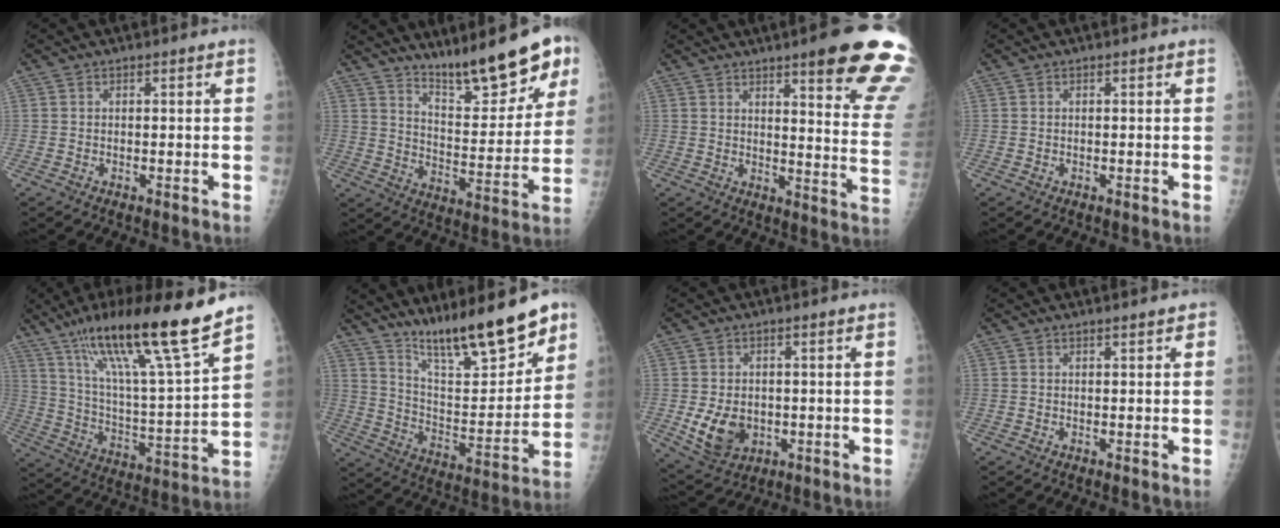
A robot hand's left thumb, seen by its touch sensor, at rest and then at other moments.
{"total": 16.7, "force": [11.9, 4.2, 10.9], "torque": [-0.115, -0.074, 0.194]}
{"total": 20.0, "force": [12.8, 3.0, 15.1], "torque": [-0.162, -0.062, 0.155]}
{"total": 0.0}
{"total": 22.9, "force": [16.0, 1.6, 16.2], "torque": [-0.255, -0.062, 0.280]}
{"total": 19.4, "force": [14.4, 4.7, 12.1], "torque": [-0.152, -0.084, 0.248]}
{"total": 8.0, "force": [-1.2, 6.2, 5.0], "torque": [-0.070, -0.004, -0.003]}
{"total": 0.7, "force": [0.5, 0.3, 0.5], "torque": [-0.003, 0.001, 0.004]}